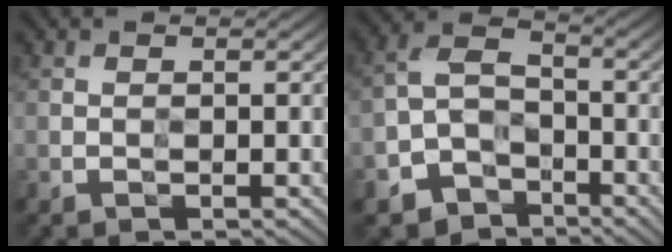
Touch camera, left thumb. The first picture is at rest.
{"total": 7.3, "force": [-4.7, 4.8, 2.9], "torque": [-0.054, -0.010, -0.097]}